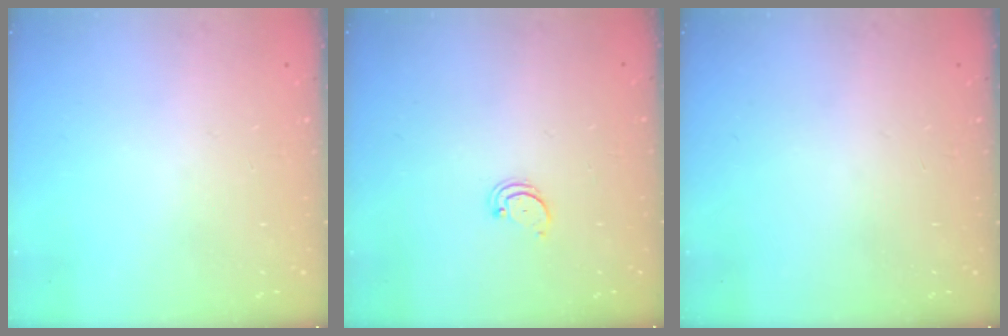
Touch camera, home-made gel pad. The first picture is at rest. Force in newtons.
{"total": 2.0, "press": 2.0, "slide": 0.2}
{"total": 0.0}